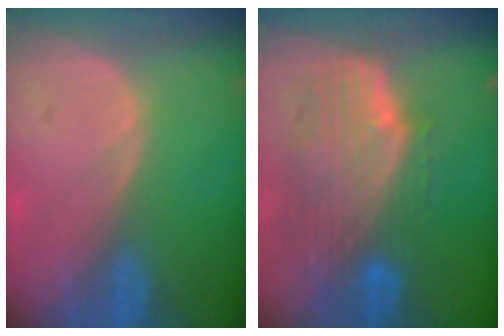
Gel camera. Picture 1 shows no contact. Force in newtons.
{"total": 10.1, "press": 8.9, "slide": 4.6}